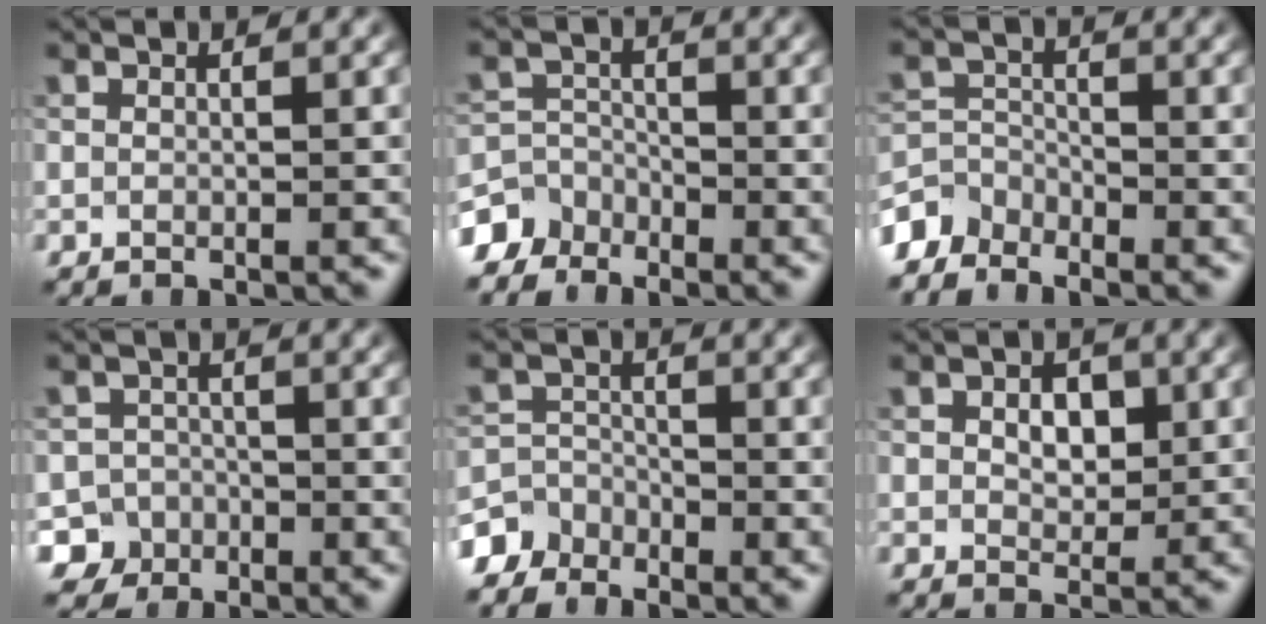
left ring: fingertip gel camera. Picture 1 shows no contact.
{"total": 4.7, "force": [-3.8, 2.7, 0.4], "torque": [0.011, -0.001, -0.075]}
{"total": 3.3, "force": [-3.0, 1.4, 0.2], "torque": [0.000, 0.000, -0.071]}
{"total": 4.8, "force": [-3.1, 3.7, 0.1], "torque": [0.024, -0.004, -0.056]}
{"total": 4.3, "force": [-3.6, 2.4, 0.2], "torque": [0.015, 0.000, -0.069]}
{"total": 2.6, "force": [0.6, 1.8, 1.8], "torque": [-0.034, -0.001, 0.009]}